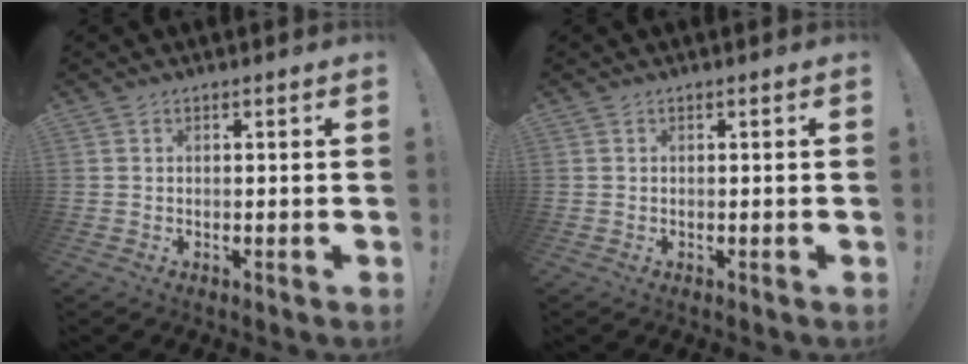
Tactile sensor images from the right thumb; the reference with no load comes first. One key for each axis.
{"total": 0.0}